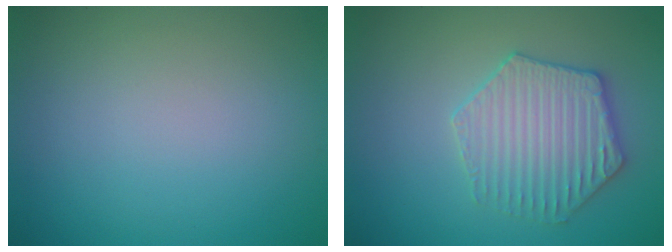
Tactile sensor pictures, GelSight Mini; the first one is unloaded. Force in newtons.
{"total": 4.1, "press": 3.9, "slide": 1.0}